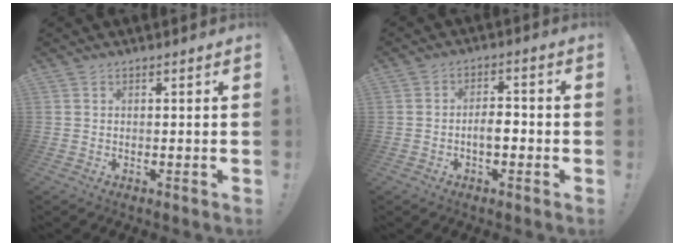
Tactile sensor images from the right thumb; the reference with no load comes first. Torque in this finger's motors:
{"motor_torque": [0.26, 0.18, 0.30, -0.15, 0.15]}